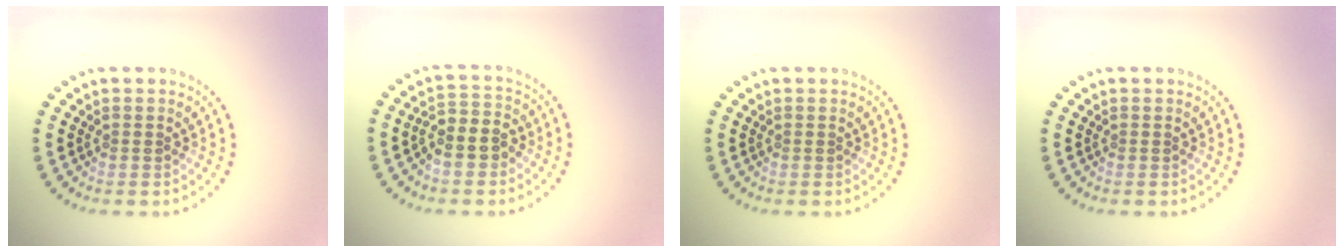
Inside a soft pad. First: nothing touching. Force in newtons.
{"total": 3.3, "press": 3.0, "slide": 1.4}
{"total": 0.0}
{"total": 0.0}